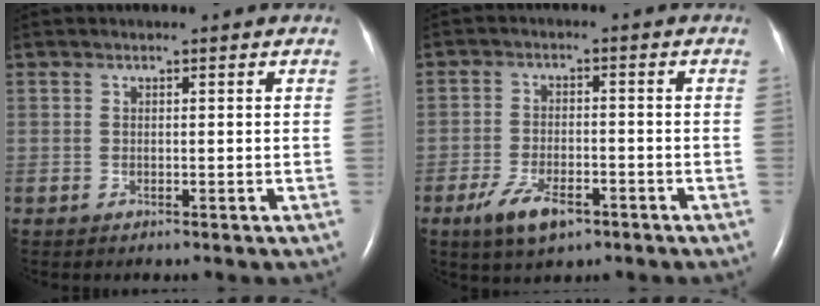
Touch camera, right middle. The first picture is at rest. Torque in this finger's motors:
{"motor_torque": [0.49, -0.43, 0.11, 0.04]}